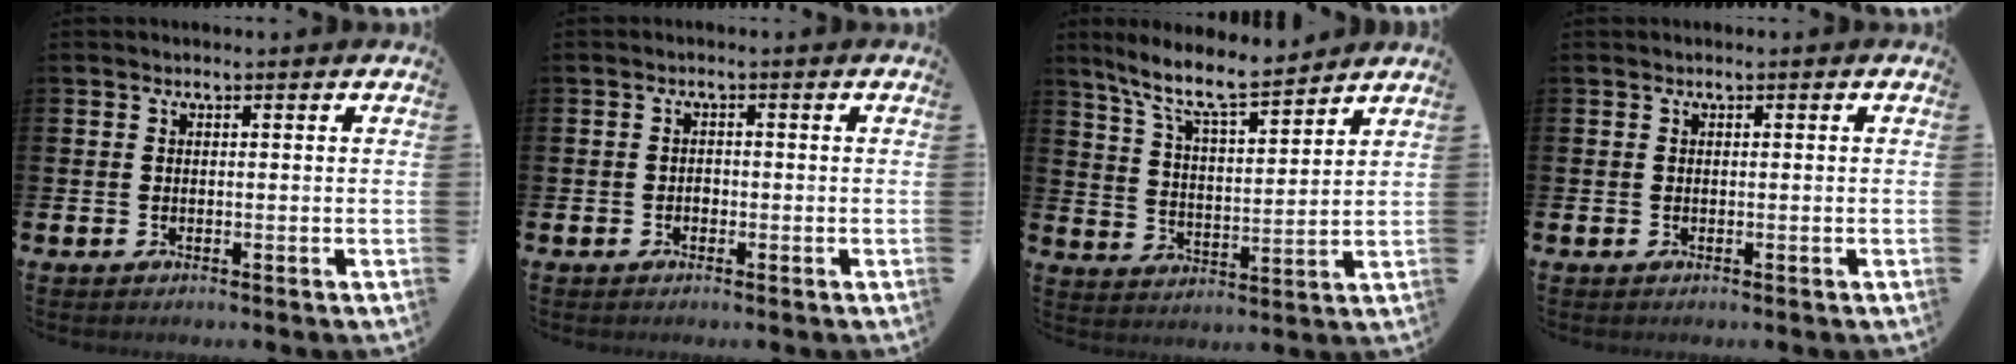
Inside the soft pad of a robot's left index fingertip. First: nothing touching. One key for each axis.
{"total": 1.0, "fx": -0.5, "fy": 0.8, "fz": 0.3, "tx": -0.004, "ty": -0.001, "tz": -0.012}
{"total": 9.0, "fx": 8.0, "fy": 1.1, "fz": 4.0, "tx": -0.109, "ty": -0.045, "tz": 0.142}
{"total": 0.0}